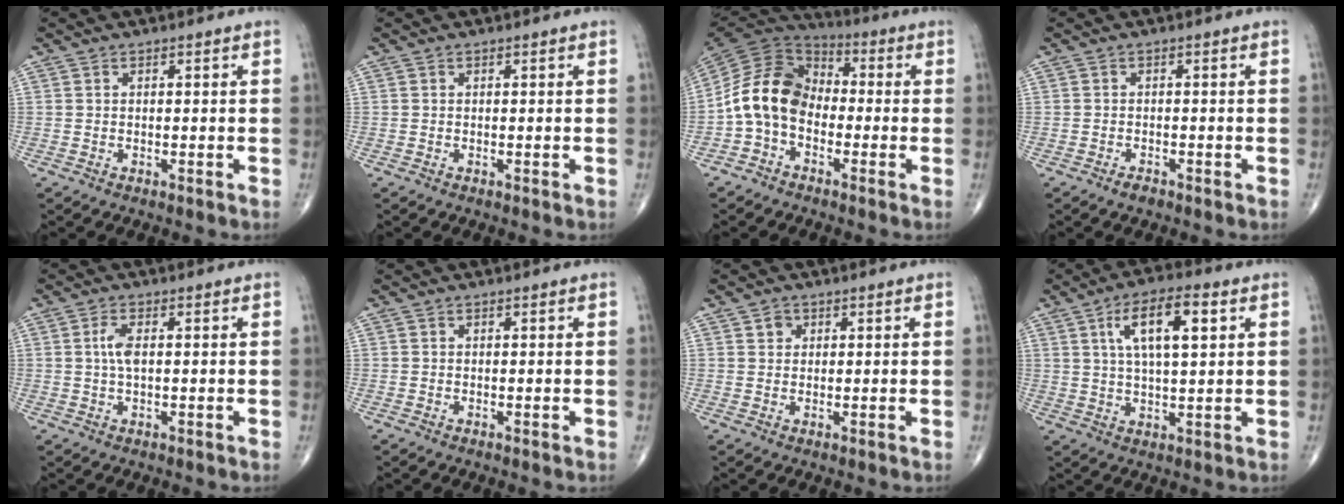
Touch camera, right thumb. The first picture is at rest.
{"total": 0.0}
{"total": 12.4, "force": [-2.7, 9.1, 7.9], "torque": [-0.137, 0.050, -0.067]}
{"total": 1.3, "force": [-1.0, 0.6, 0.7], "torque": [-0.015, 0.001, -0.019]}
{"total": 3.1, "force": [0.3, 1.2, 2.8], "torque": [-0.066, 0.004, 0.005]}
{"total": 0.0}
{"total": 1.8, "force": [0.8, 1.5, 0.6], "torque": [0.001, -0.003, 0.009]}
{"total": 10.9, "force": [3.7, 3.8, 9.4], "torque": [-0.157, 0.001, 0.064]}